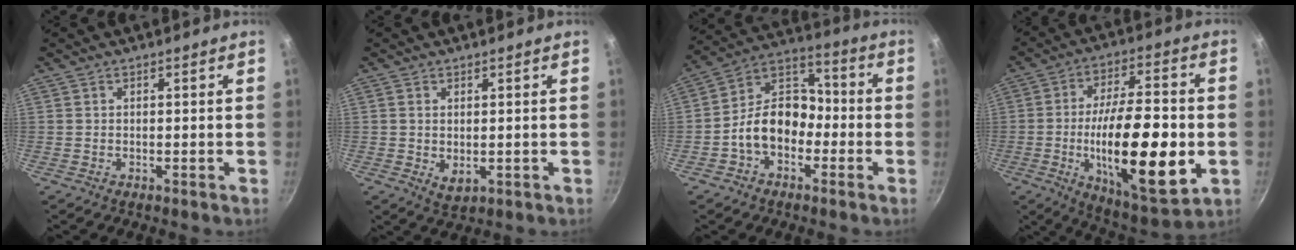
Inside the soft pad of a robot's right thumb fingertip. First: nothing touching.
{"total": 3.3, "force": [0.0, 2.1, 2.6], "torque": [-0.043, -0.011, 0.004]}
{"total": 12.4, "force": [-3.6, 8.9, 7.9], "torque": [-0.088, 0.055, -0.083]}
{"total": 24.7, "force": [-4.3, 9.1, 22.6], "torque": [-0.359, 0.006, -0.062]}